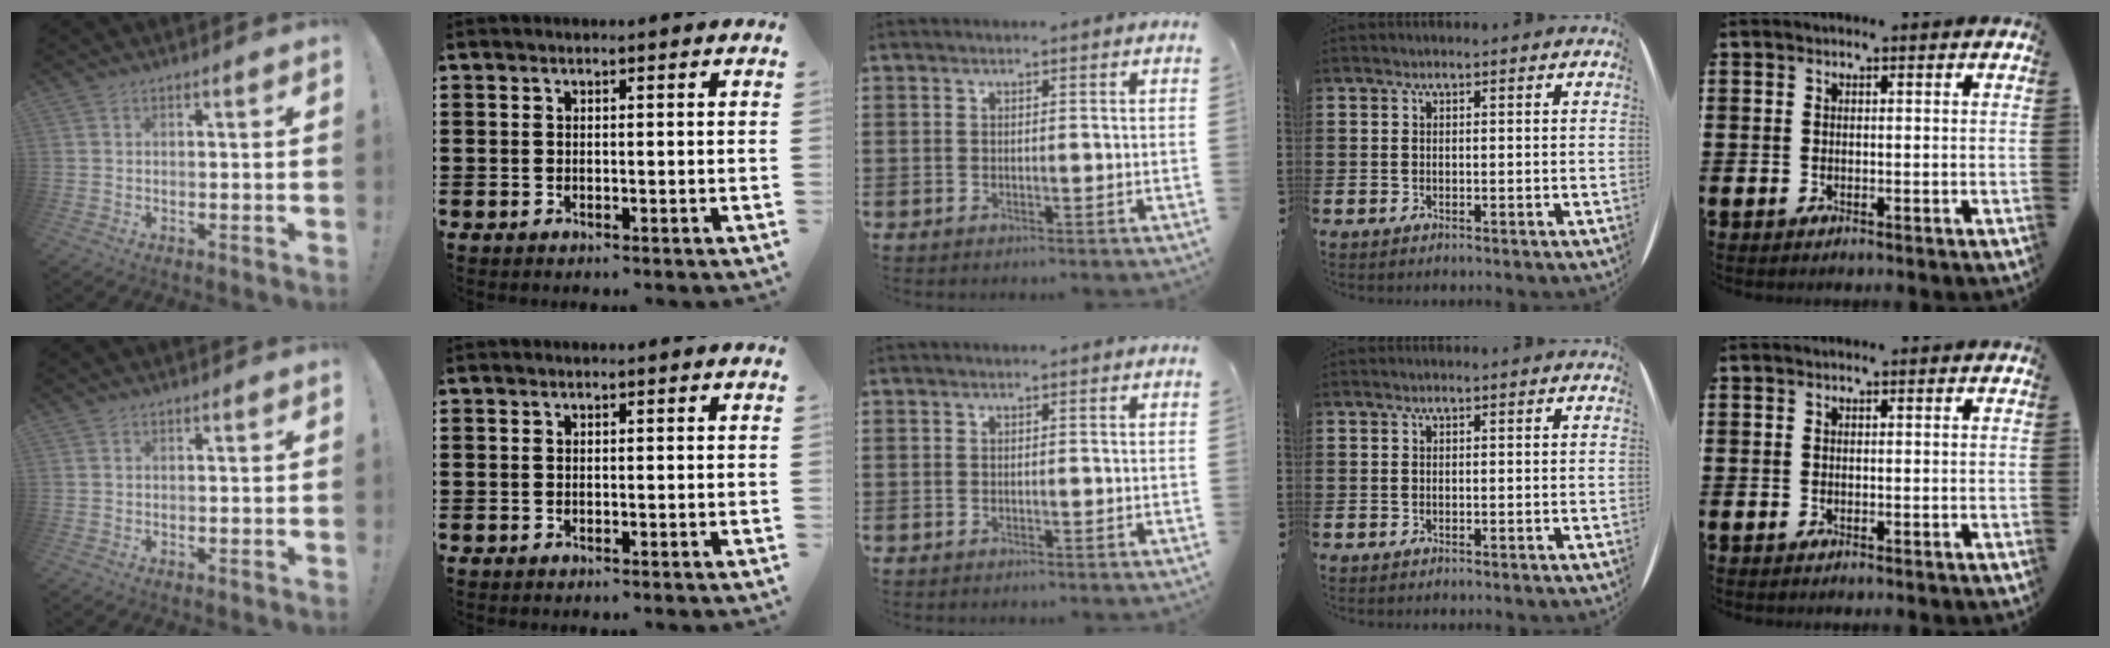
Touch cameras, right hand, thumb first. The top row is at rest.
{}